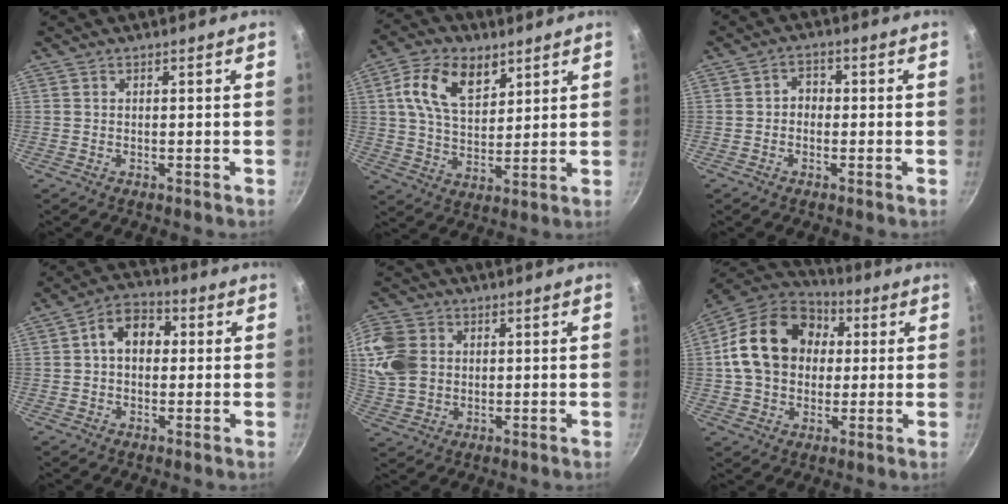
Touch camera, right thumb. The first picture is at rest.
{"total": 12.6, "force": [5.4, 7.6, 8.4], "torque": [-0.130, -0.012, 0.095]}
{"total": 3.0, "force": [-0.4, 2.4, 1.6], "torque": [-0.007, 0.012, -0.012]}
{"total": 8.8, "force": [1.2, 6.3, 6.0], "torque": [-0.060, 0.023, 0.004]}
{"total": 11.5, "force": [2.0, 9.4, 6.2], "torque": [-0.112, -0.004, 0.036]}
{"total": 19.9, "force": [3.3, 15.3, 12.3], "torque": [-0.194, 0.026, 0.047]}